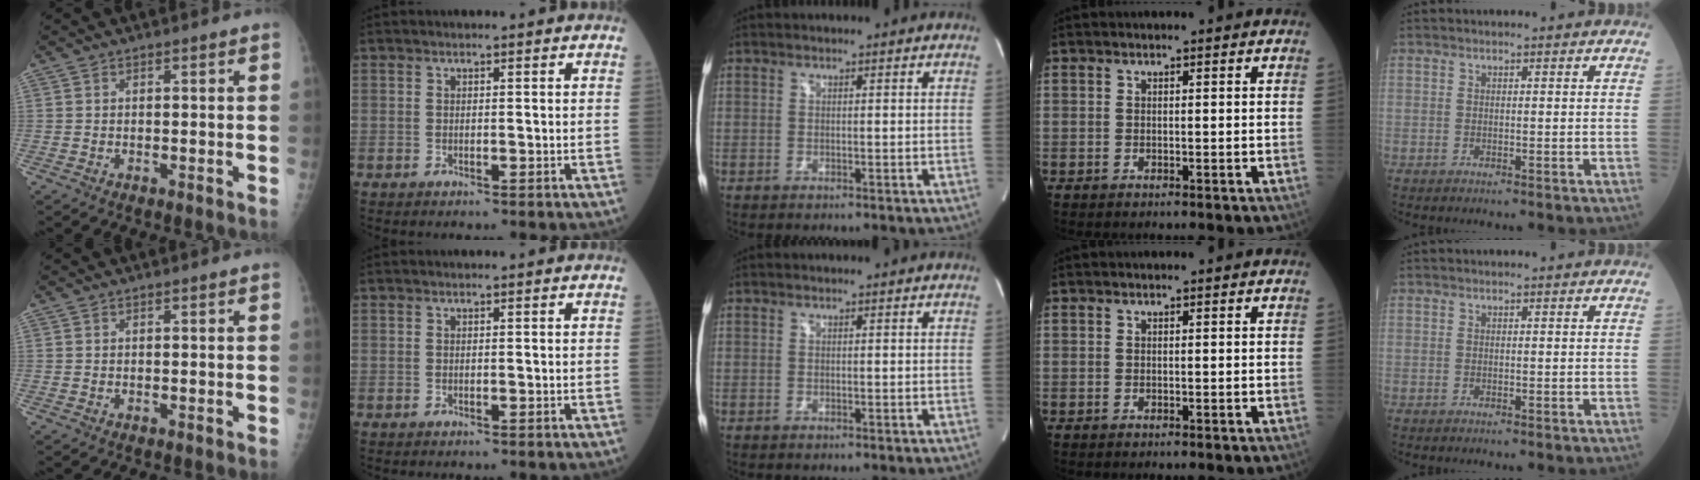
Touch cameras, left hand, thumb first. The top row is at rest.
{}